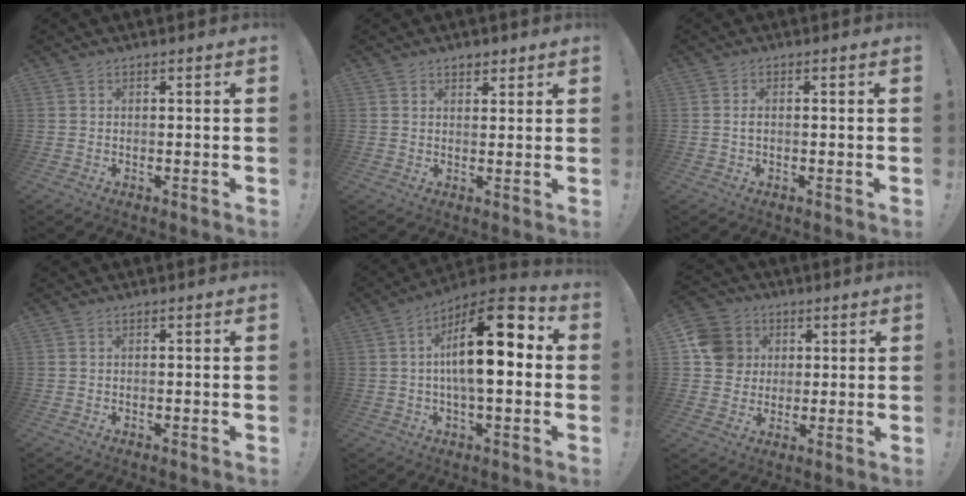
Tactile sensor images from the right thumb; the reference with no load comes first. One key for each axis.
{"total": 2.6, "fx": 1.9, "fy": 1.6, "fz": 0.8, "tx": -0.001, "ty": -0.008, "tz": 0.032}
{"total": 1.1, "fx": -0.2, "fy": 0.6, "fz": 0.9, "tx": -0.026, "ty": 0.007, "tz": -0.002}
{"total": 0.0}
{"total": 17.4, "fx": 2.1, "fy": 6.2, "fz": 16.2, "tx": -0.260, "ty": -0.010, "tz": 0.022}
{"total": 11.3, "fx": 2.7, "fy": 10.3, "fz": 3.7, "tx": -0.044, "ty": -0.006, "tz": 0.055}